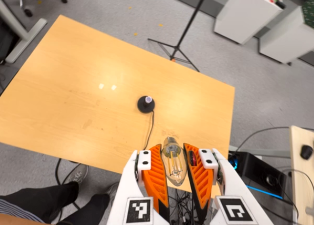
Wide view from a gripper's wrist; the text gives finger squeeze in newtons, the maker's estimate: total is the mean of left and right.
{"total": 21.7, "left": 24.2, "right": 19.1}